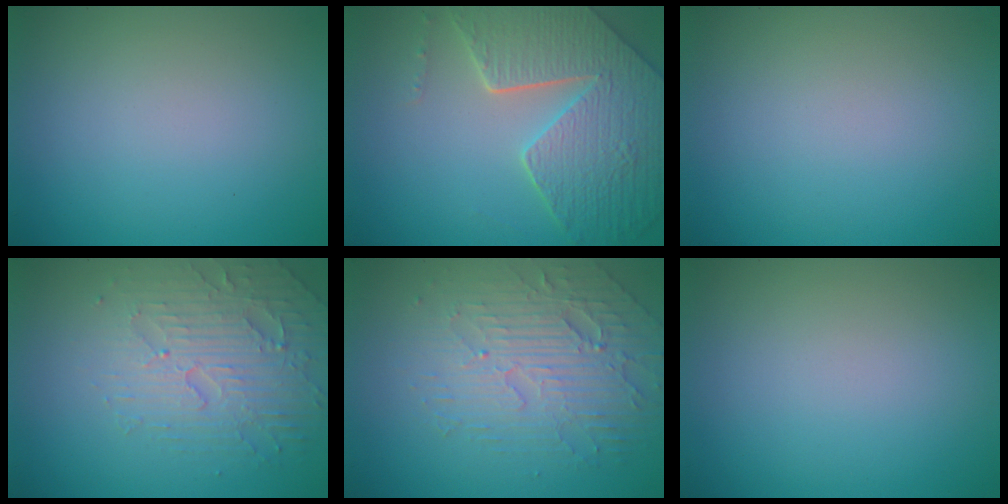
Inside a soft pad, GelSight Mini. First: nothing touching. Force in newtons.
{"total": 8.4, "press": 6.0, "slide": 5.8}
{"total": 0.0}
{"total": 4.5, "press": 3.6, "slide": 2.7}
{"total": 4.5, "press": 3.9, "slide": 2.2}
{"total": 0.0}